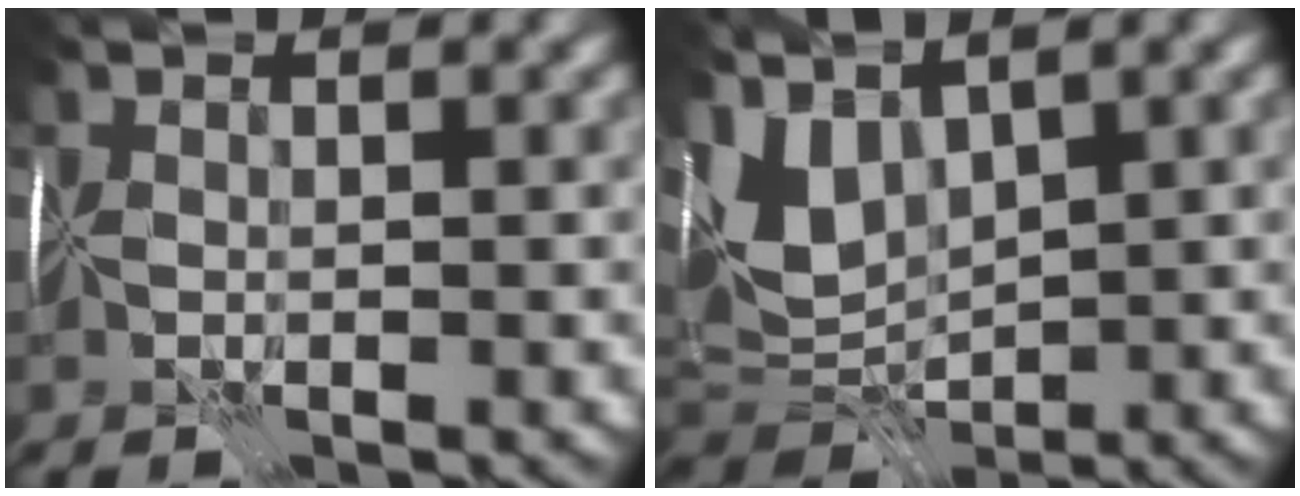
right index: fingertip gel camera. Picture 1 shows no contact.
{"total": 6.4, "force": [2.4, 2.8, 5.2], "torque": [-0.107, -0.007, 0.045]}